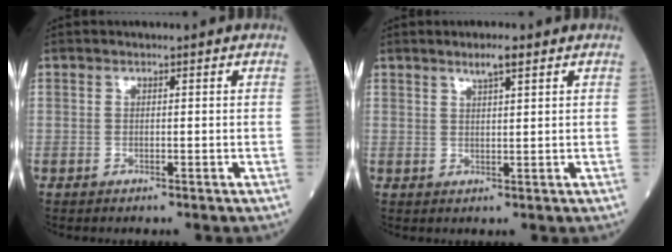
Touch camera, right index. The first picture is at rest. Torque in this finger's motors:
{"motor_torque": [0.30, 0.24, 0.16, 0.04]}